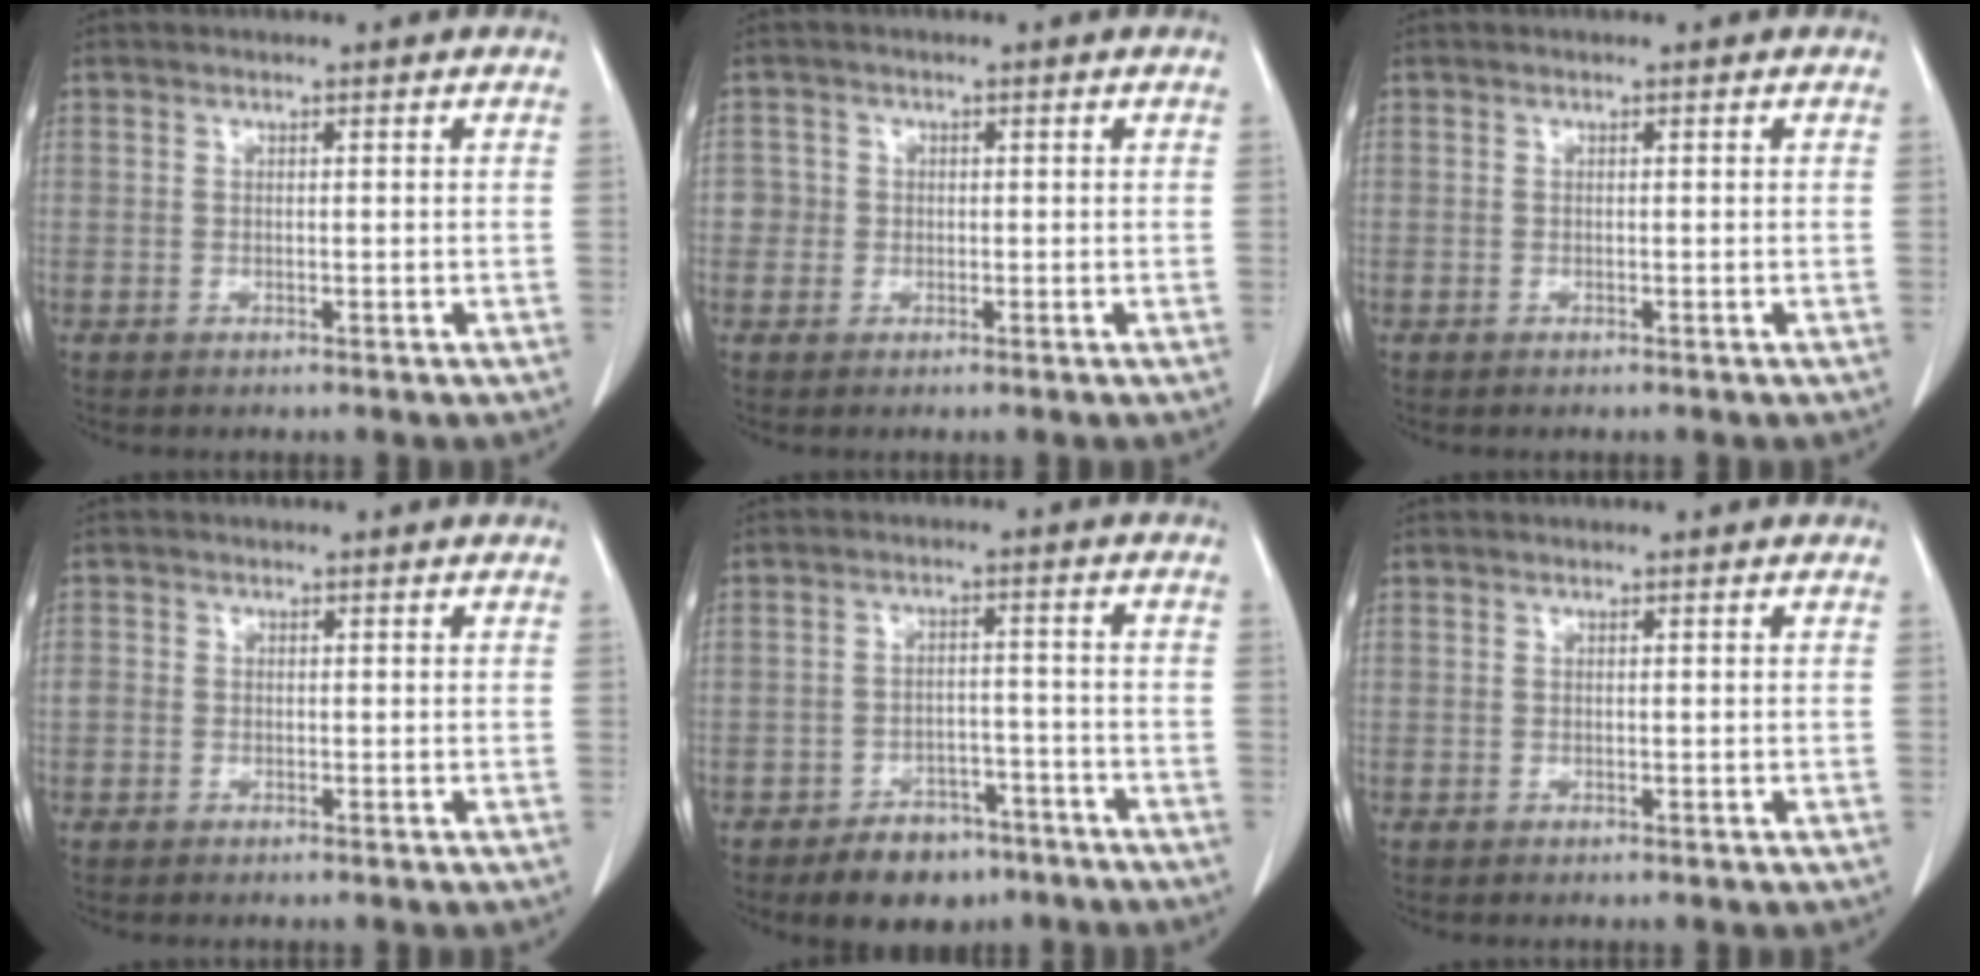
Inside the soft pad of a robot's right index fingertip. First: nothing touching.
{"total": 2.2, "force": [0.0, 2.2, -0.1], "torque": [0.018, 0.008, -0.006]}
{"total": 0.0}
{"total": 1.5, "force": [-0.2, 1.4, 0.5], "torque": [-0.005, 0.010, -0.004]}
{"total": 7.3, "force": [-5.4, 4.0, 3.1], "torque": [-0.044, 0.007, -0.079]}
{"total": 0.0}